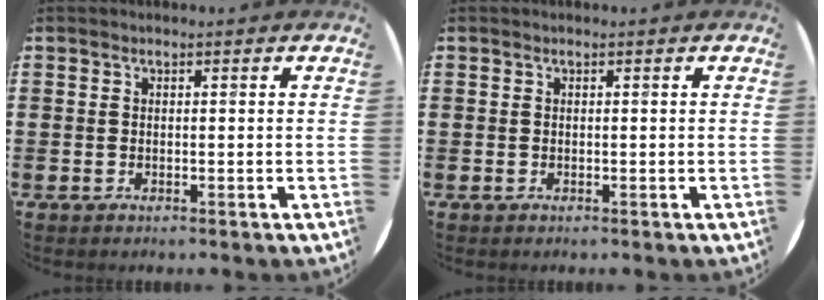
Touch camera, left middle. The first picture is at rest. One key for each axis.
{"total": 0.0}